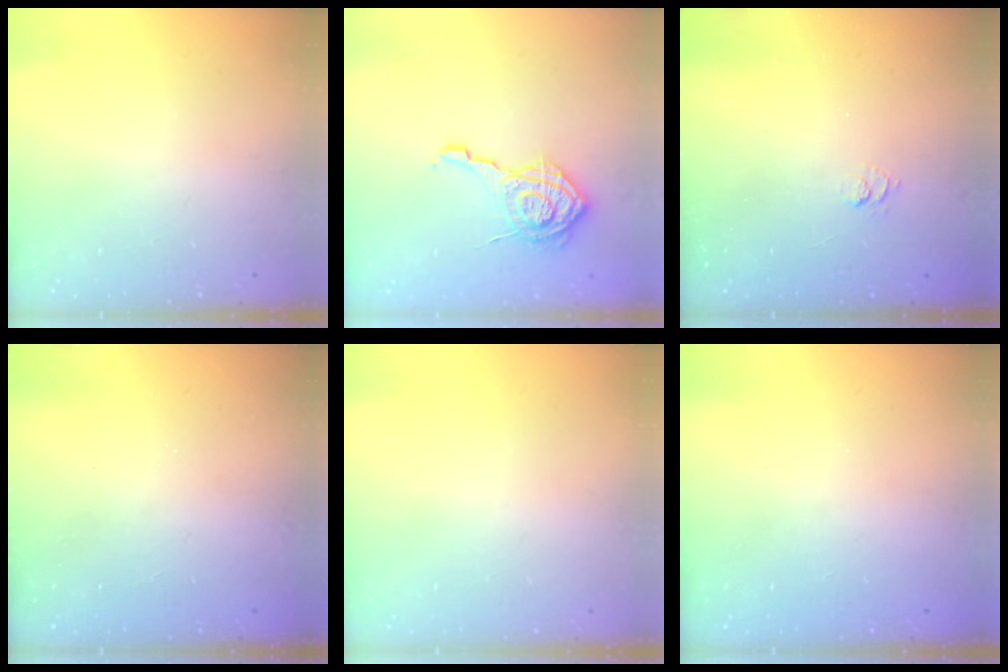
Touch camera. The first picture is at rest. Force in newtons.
{"total": 11.7, "press": 11.6, "slide": 0.7}
{"total": 2.5, "press": 2.0, "slide": 1.4}
{"total": 2.3, "press": 2.2, "slide": 0.8}
{"total": 0.0}
{"total": 2.3, "press": 2.2, "slide": 0.8}